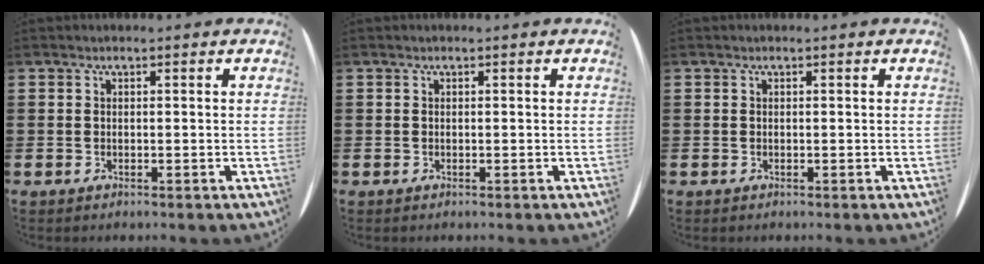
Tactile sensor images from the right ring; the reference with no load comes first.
{"total": 0.0}
{"total": 0.0}